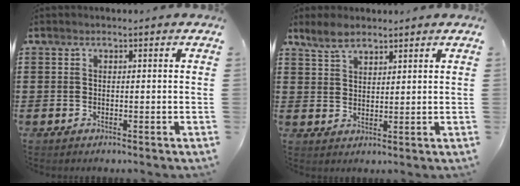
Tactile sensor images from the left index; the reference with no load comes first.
{"total": 3.8, "force": [3.1, 1.6, 1.4], "torque": [-0.036, 0.004, 0.060]}